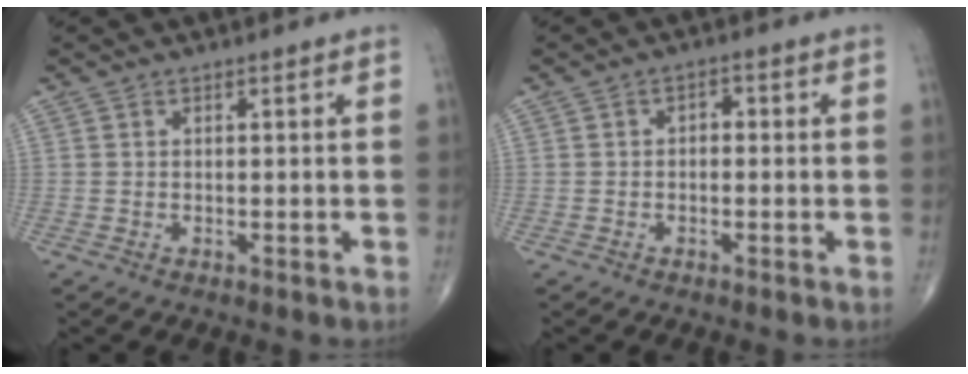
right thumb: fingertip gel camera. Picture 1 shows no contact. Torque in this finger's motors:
{"motor_torque": [-0.29, 0.13, 0.11, 0.16, 0.04]}